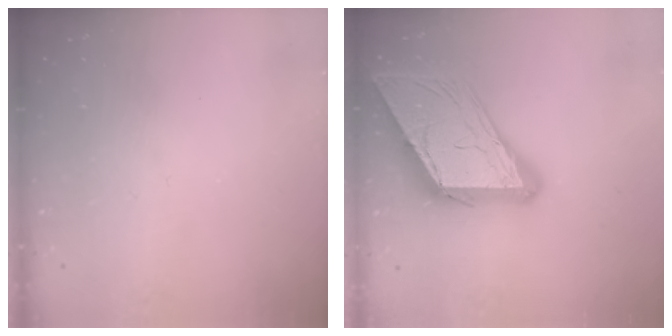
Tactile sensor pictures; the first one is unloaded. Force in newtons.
{"total": 23.4, "press": 23.3, "slide": 2.5}